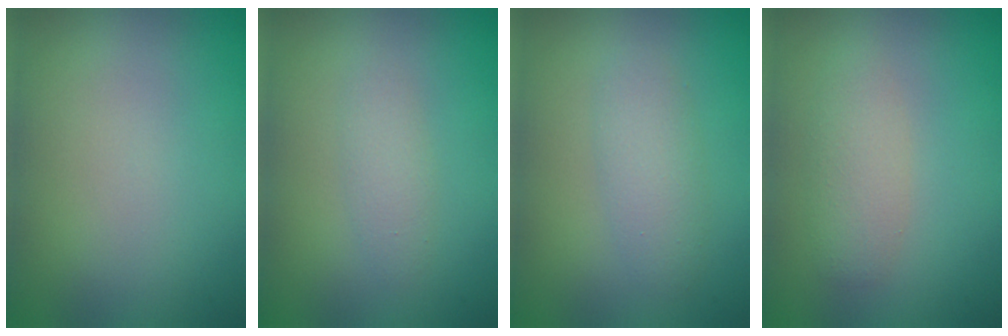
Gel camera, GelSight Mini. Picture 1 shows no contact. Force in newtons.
{"total": 1.4, "press": 1.4, "slide": 0.0}
{"total": 2.3, "press": 2.3, "slide": 0.1}
{"total": 2.3, "press": 2.3, "slide": 0.1}